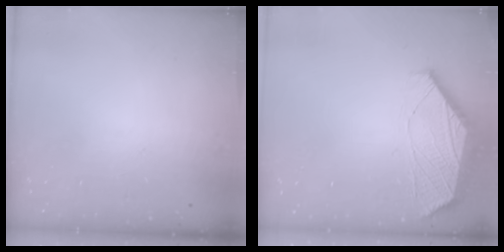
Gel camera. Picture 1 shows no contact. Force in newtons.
{"total": 1.8, "press": 1.8, "slide": 0.2}